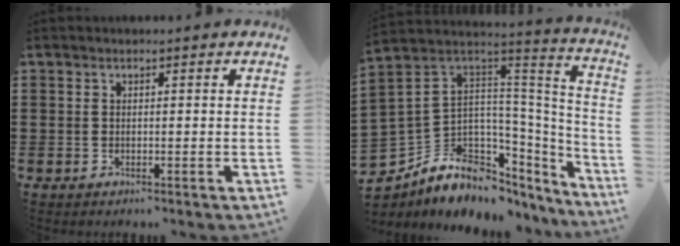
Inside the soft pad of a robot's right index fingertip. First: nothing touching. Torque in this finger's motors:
{"motor_torque": [-2.14, 0.00, 0.08, -0.21]}